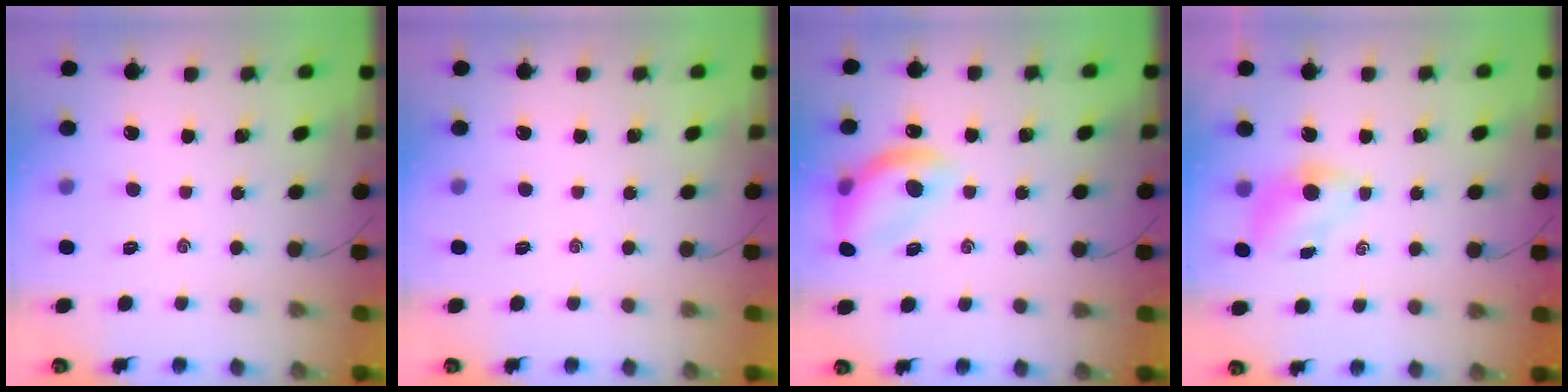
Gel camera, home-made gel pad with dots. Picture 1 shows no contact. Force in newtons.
{"total": 0.0}
{"total": 13.7, "press": 13.5, "slide": 2.2}
{"total": 4.3, "press": 4.1, "slide": 1.0}